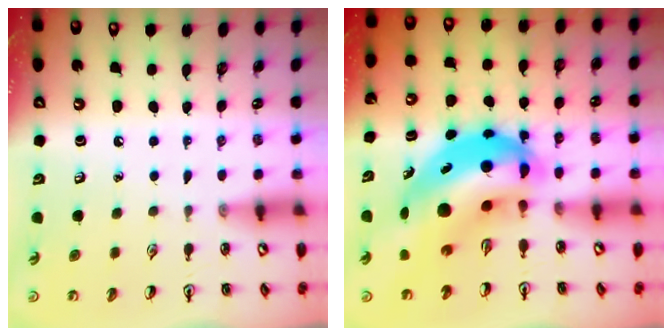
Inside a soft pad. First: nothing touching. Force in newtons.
{"total": 14.6, "press": 14.1, "slide": 4.1}